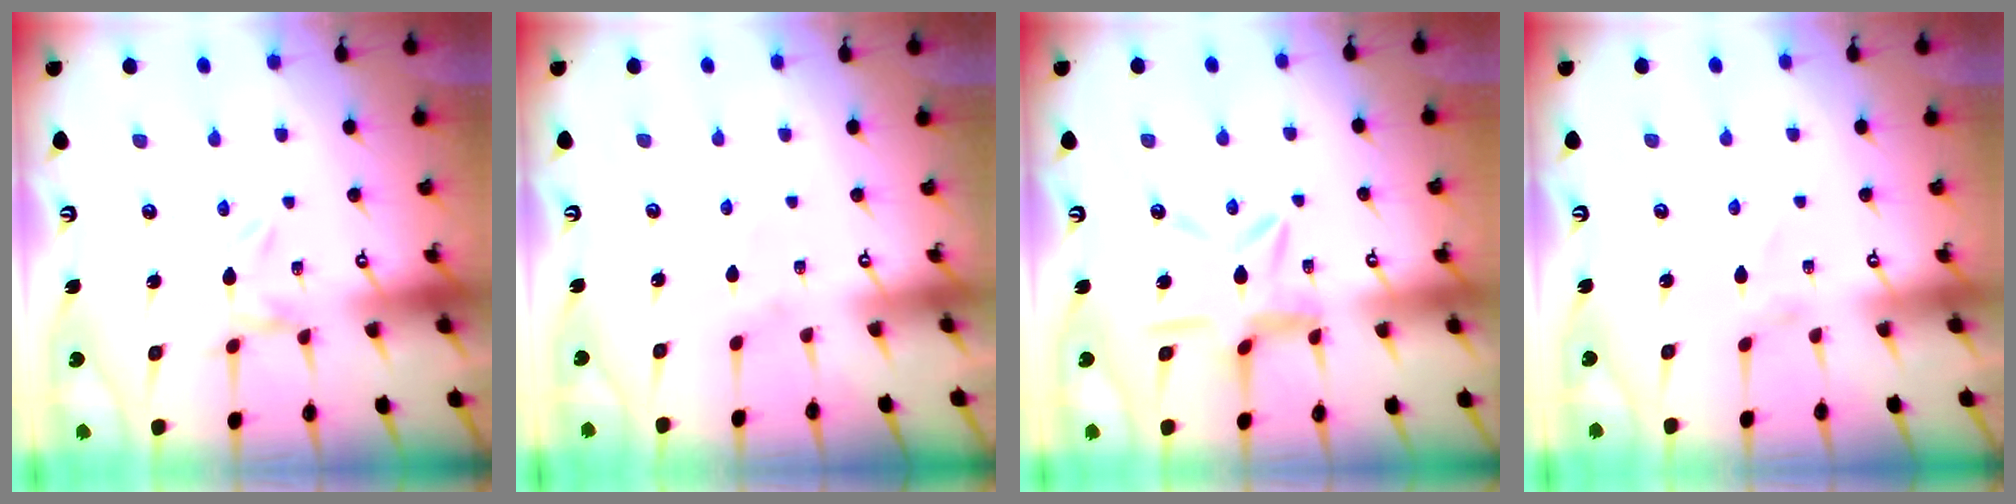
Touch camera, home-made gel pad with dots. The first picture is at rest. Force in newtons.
{"total": 0.0}
{"total": 9.2, "press": 9.1, "slide": 0.9}
{"total": 1.4, "press": 1.4, "slide": 0.1}